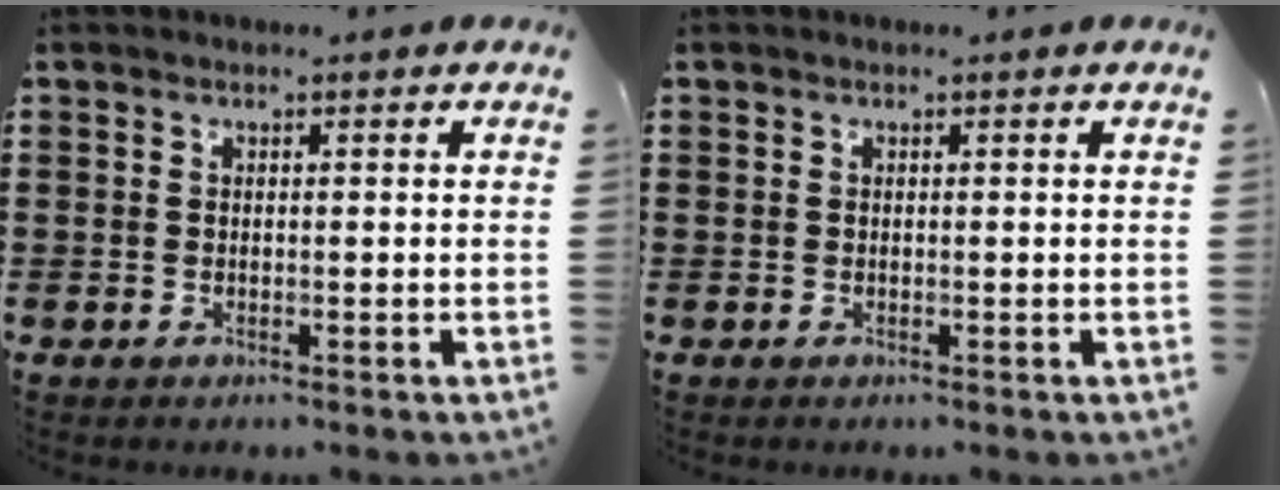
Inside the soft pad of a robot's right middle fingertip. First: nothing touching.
{"total": 0.0}